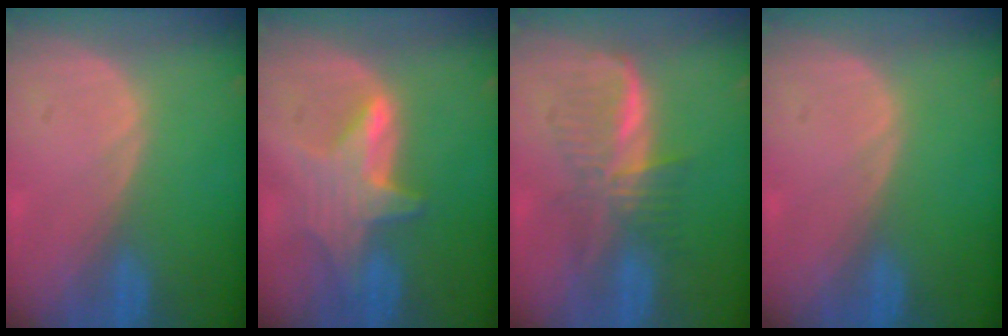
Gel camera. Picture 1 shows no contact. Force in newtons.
{"total": 6.8, "press": 6.3, "slide": 2.4}
{"total": 6.0, "press": 5.9, "slide": 0.7}
{"total": 0.0}